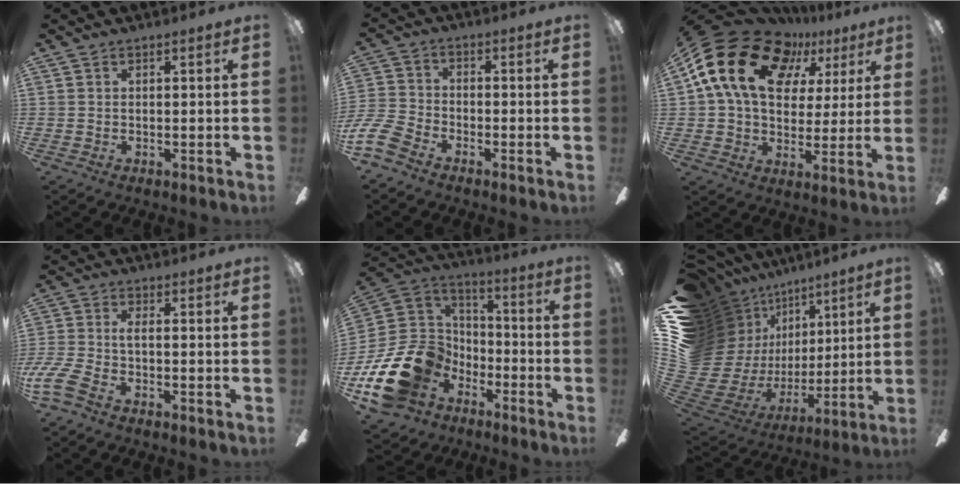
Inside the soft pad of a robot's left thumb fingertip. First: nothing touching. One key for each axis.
{"total": 8.5, "fx": -5.7, "fy": 4.6, "fz": 4.2, "tx": -0.106, "ty": 0.022, "tz": -0.112}
{"total": 20.5, "fx": 8.9, "fy": 14.2, "fz": 11.7, "tx": -0.220, "ty": -0.028, "tz": 0.162}
{"total": 6.4, "fx": -2.9, "fy": 2.5, "fz": 5.1, "tx": -0.132, "ty": -0.006, "tz": -0.062}
{"total": 21.1, "fx": -9.2, "fy": 15.8, "fz": 10.6, "tx": -0.247, "ty": 0.045, "tz": -0.136}
{"total": 19.6, "fx": 6.3, "fy": 16.9, "fz": 7.6, "tx": -0.164, "ty": -0.088, "tz": 0.173}